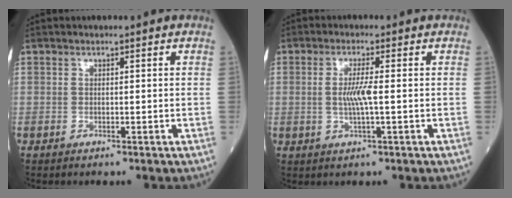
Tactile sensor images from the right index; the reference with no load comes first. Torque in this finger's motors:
{"motor_torque": [0.07, -0.03, 0.00, 0.02]}